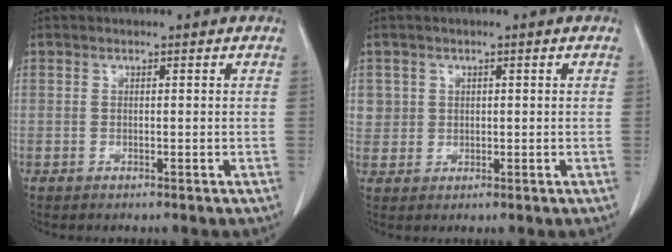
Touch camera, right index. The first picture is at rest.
{"total": 3.7, "force": [0.8, 3.5, 0.4], "torque": [0.000, 0.011, 0.023]}